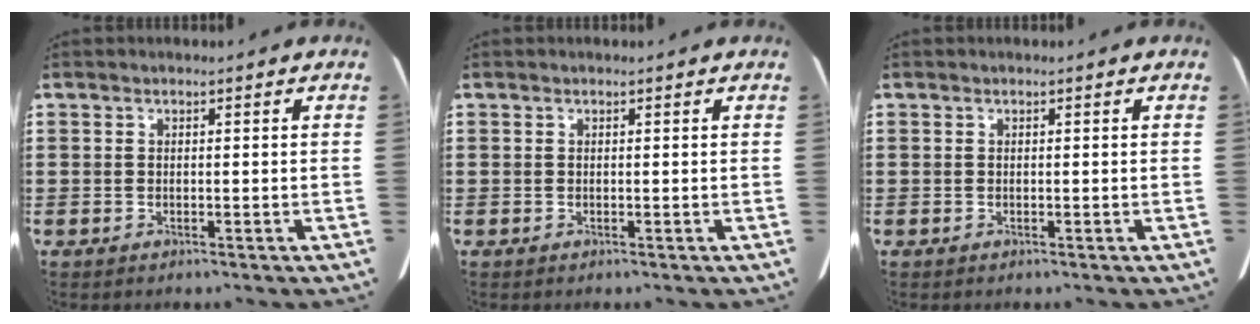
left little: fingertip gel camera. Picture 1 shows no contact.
{"total": 0.0}
{"total": 0.0}